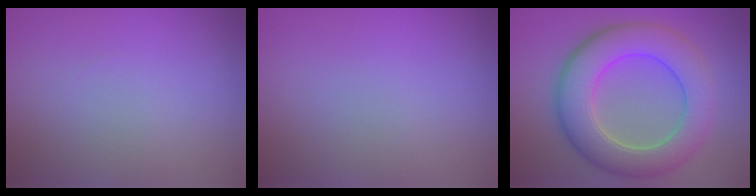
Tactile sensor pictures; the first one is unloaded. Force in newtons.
{"total": 0.0}
{"total": 8.2, "press": 8.2, "slide": 0.3}